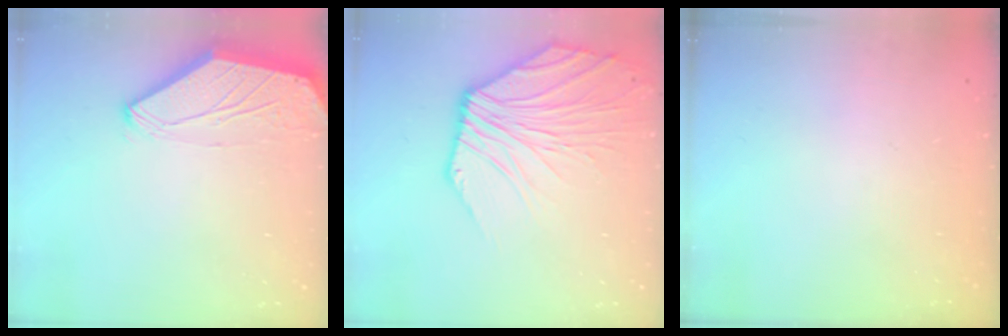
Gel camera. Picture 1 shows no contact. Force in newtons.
{"total": 6.3, "press": 6.2, "slide": 1.2}
{"total": 0.0}